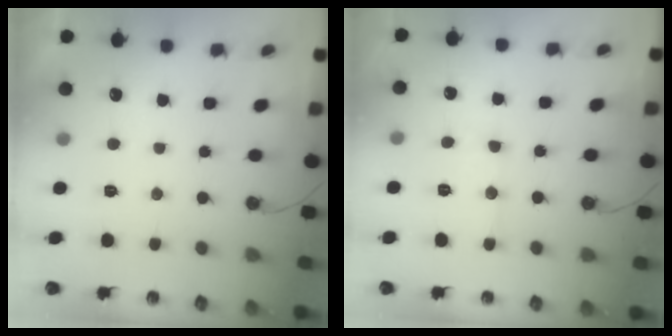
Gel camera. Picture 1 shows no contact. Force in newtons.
{"total": 8.4, "press": 8.3, "slide": 0.8}